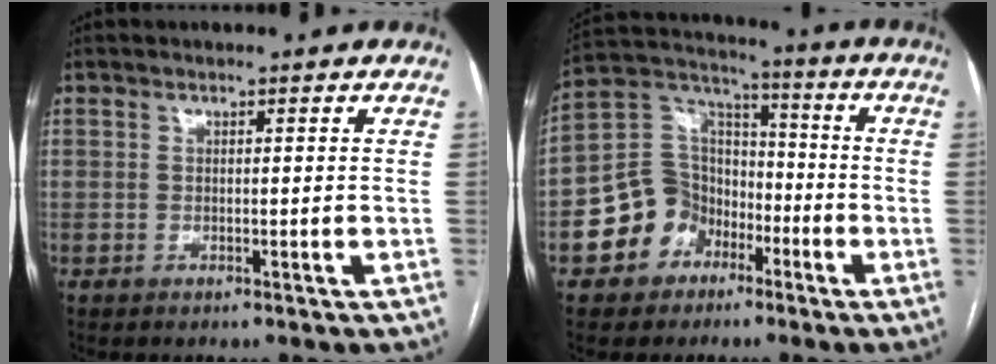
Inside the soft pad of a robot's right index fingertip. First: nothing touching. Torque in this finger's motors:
{"motor_torque": [0.81, 0.06, 0.28, 0.08]}